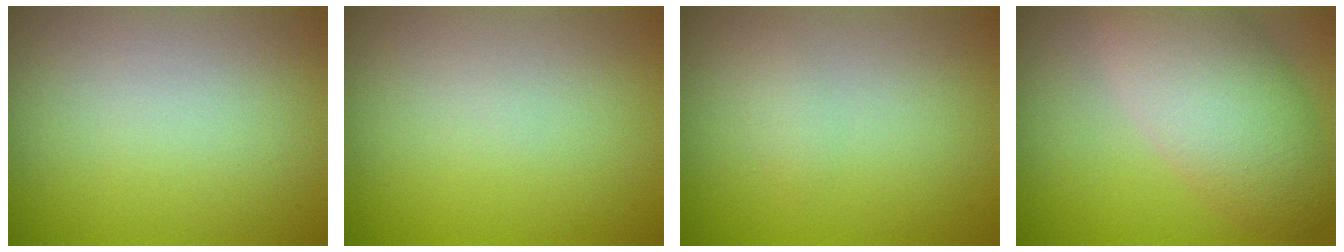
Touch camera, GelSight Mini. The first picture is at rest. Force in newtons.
{"total": 0.0}
{"total": 2.1, "press": 2.1, "slide": 0.2}
{"total": 7.0, "press": 7.0, "slide": 0.3}